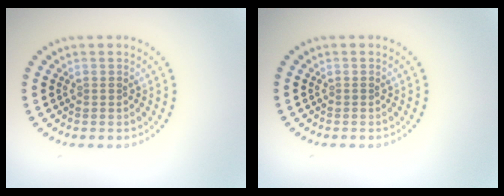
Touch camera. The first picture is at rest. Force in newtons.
{"total": 0.0}